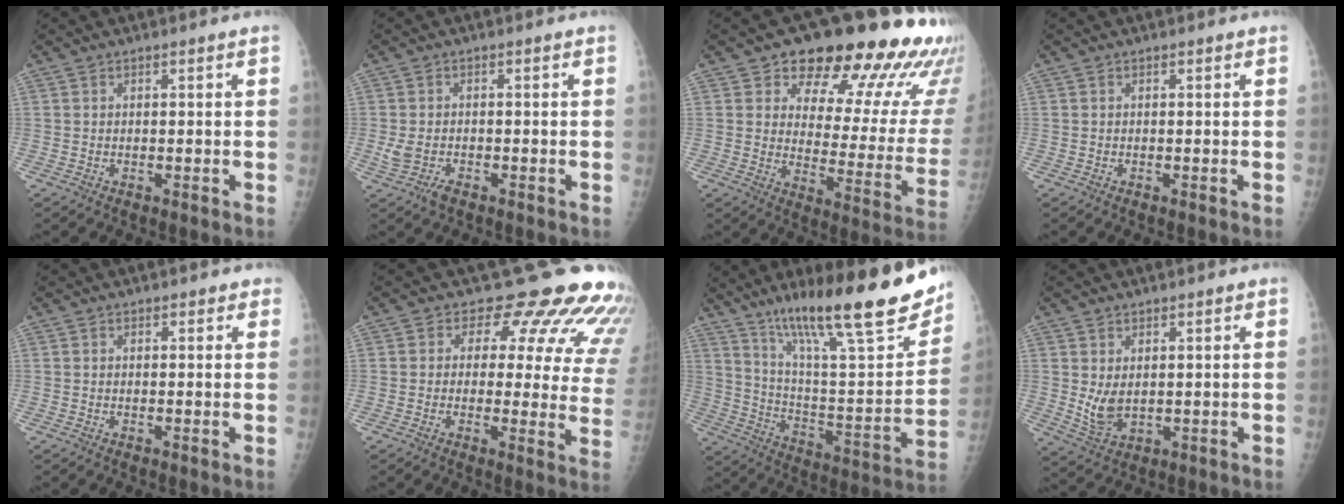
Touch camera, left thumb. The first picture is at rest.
{"total": 3.4, "force": [-1.4, 2.0, 2.4], "torque": [-0.055, 0.008, -0.020]}
{"total": 24.9, "force": [17.1, 11.0, 14.5], "torque": [-0.140, -0.080, 0.213]}
{"total": 0.0}
{"total": 1.2, "force": [0.8, 0.8, 0.2], "torque": [0.015, -0.003, 0.003]}
{"total": 16.4, "force": [12.8, 7.1, 7.4], "torque": [-0.033, -0.075, 0.121]}
{"total": 28.3, "force": [18.7, 5.8, 20.4], "torque": [-0.290, -0.060, 0.304]}
{"total": 5.2, "force": [1.1, 3.4, 3.7], "torque": [-0.063, -0.020, 0.034]}